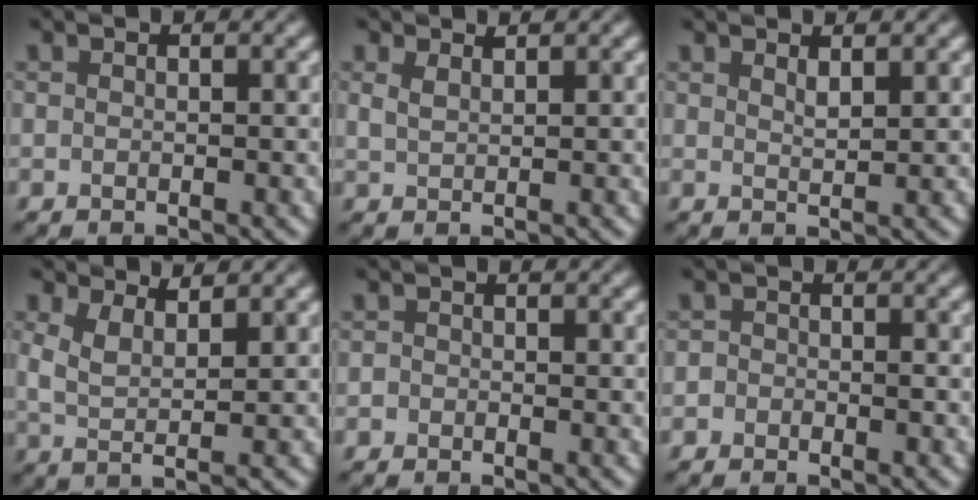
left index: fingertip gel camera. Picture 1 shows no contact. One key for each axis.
{"total": 1.2, "fx": 0.9, "fy": 0.3, "fz": 0.7, "tx": -0.019, "ty": -0.004, "tz": 0.017}
{"total": 1.3, "fx": 1.0, "fy": 0.2, "fz": 0.7, "tx": -0.014, "ty": 0.000, "tz": 0.017}
{"total": 3.1, "fx": 1.5, "fy": 1.0, "fz": 2.5, "tx": -0.056, "ty": -0.005, "tz": 0.026}
{"total": 0.6, "fx": -0.4, "fy": 0.5, "fz": 0.1, "tx": 0.002, "ty": -0.002, "tz": -0.013}
{"total": 1.5, "fx": -0.7, "fy": 1.3, "fz": 0.5, "tx": 0.007, "ty": -0.001, "tz": -0.021}